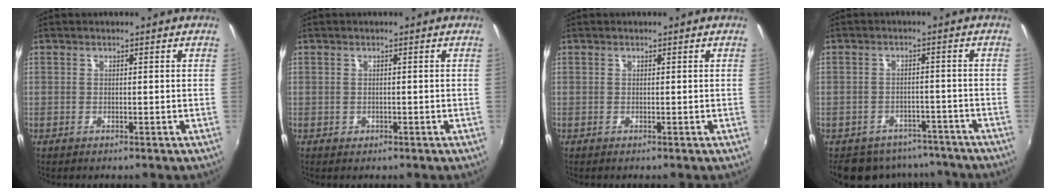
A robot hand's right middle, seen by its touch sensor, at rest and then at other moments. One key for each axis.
{"total": 1.0, "fx": -0.3, "fy": 0.9, "fz": 0.2, "tx": -0.003, "ty": -0.003, "tz": -0.003}
{"total": 0.0}
{"total": 12.1, "fx": -9.9, "fy": 6.2, "fz": 3.1, "tx": -0.077, "ty": 0.011, "tz": -0.123}